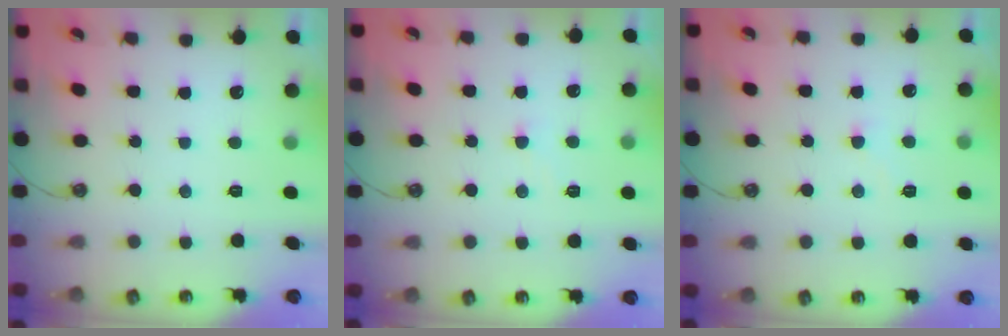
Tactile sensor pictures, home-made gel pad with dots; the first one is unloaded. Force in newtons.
{"total": 3.1, "press": 3.0, "slide": 0.4}
{"total": 3.4, "press": 3.3, "slide": 0.6}